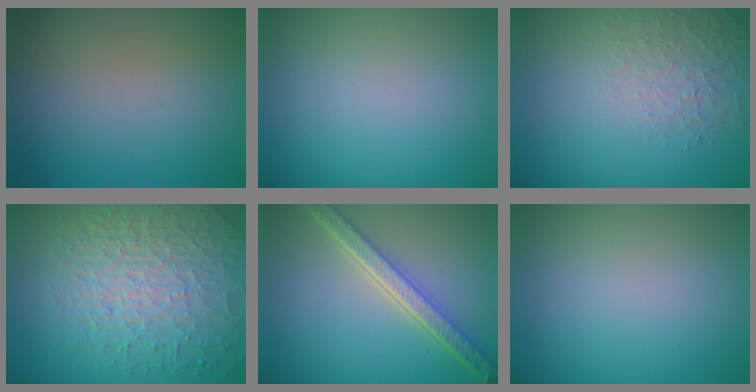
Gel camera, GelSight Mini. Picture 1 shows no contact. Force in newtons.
{"total": 0.0}
{"total": 1.5, "press": 0.8, "slide": 1.3}
{"total": 9.9, "press": 6.5, "slide": 7.5}
{"total": 5.5, "press": 4.0, "slide": 3.7}
{"total": 0.0}